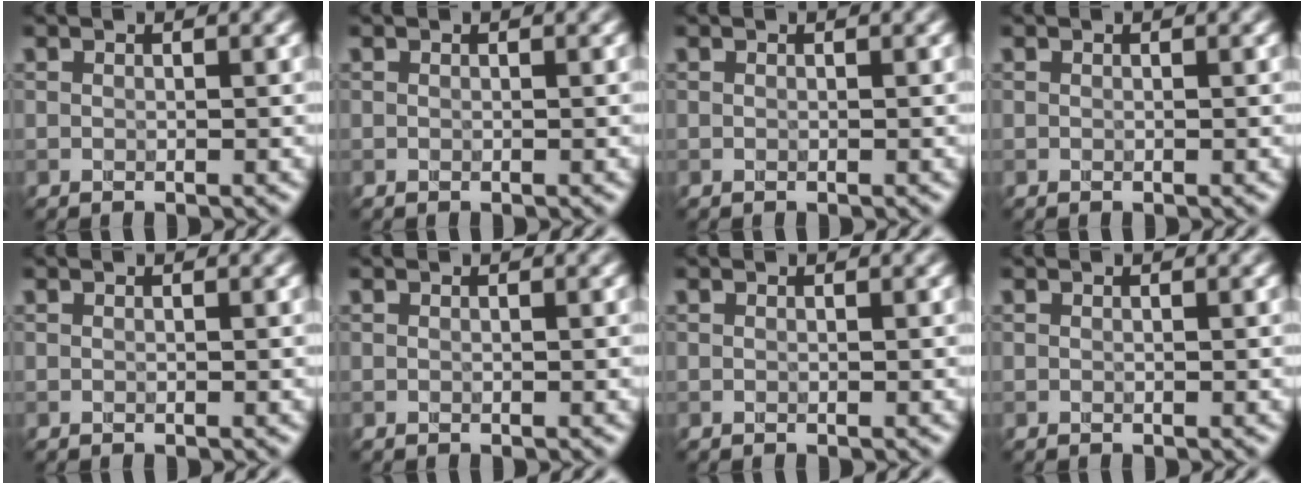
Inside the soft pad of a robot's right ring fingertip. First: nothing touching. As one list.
[{"total": 0.0}, {"total": 0.0}, {"total": 0.0}, {"total": 0.0}, {"total": 0.0}, {"total": 0.0}, {"total": 0.0}]